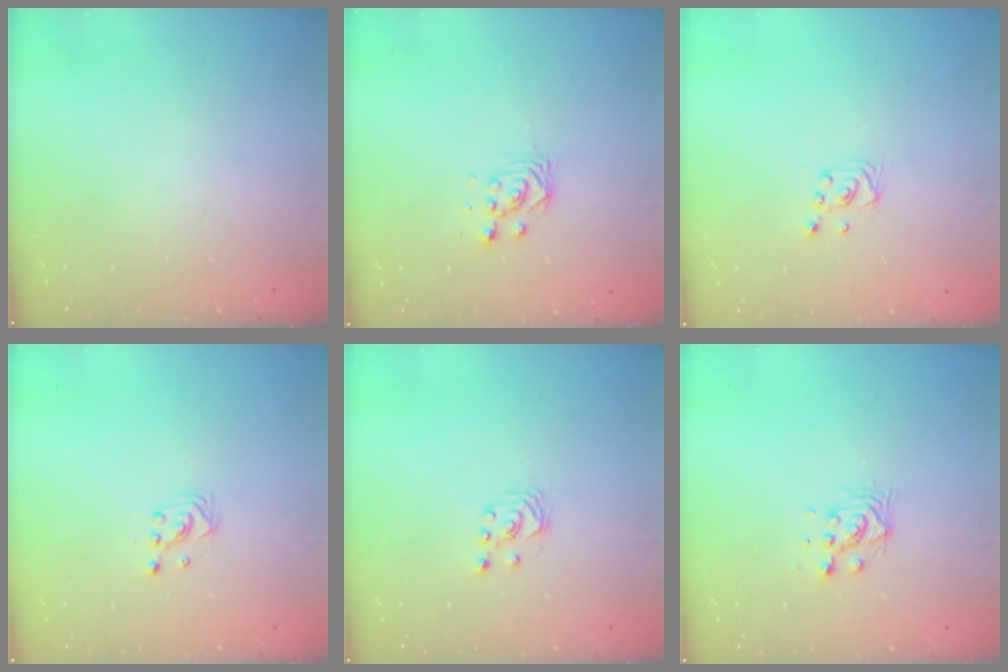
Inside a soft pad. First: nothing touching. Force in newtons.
{"total": 3.0, "press": 3.0, "slide": 0.0}
{"total": 2.3, "press": 2.3, "slide": 0.2}
{"total": 2.2, "press": 2.2, "slide": 0.2}
{"total": 2.1, "press": 2.1, "slide": 0.3}
{"total": 6.4, "press": 6.4, "slide": 0.2}